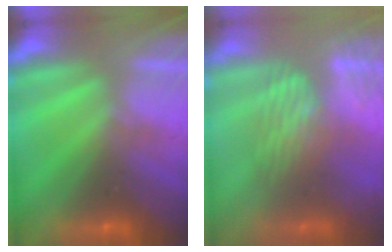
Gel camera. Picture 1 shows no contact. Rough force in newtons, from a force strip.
{"total": 3.6}